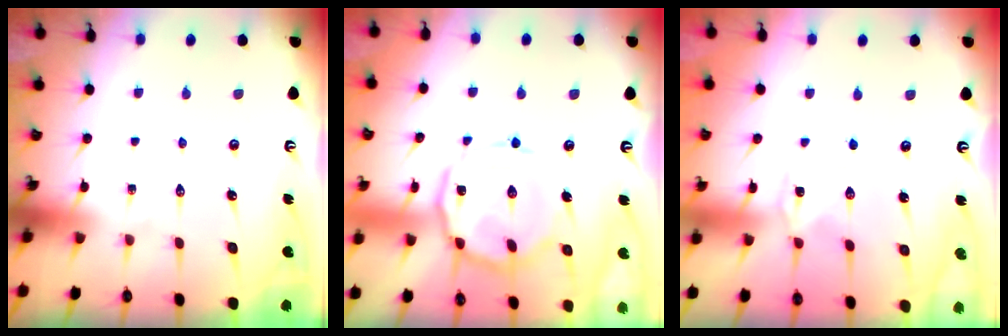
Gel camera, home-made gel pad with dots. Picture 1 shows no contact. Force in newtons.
{"total": 13.6, "press": 13.5, "slide": 1.1}
{"total": 0.0}